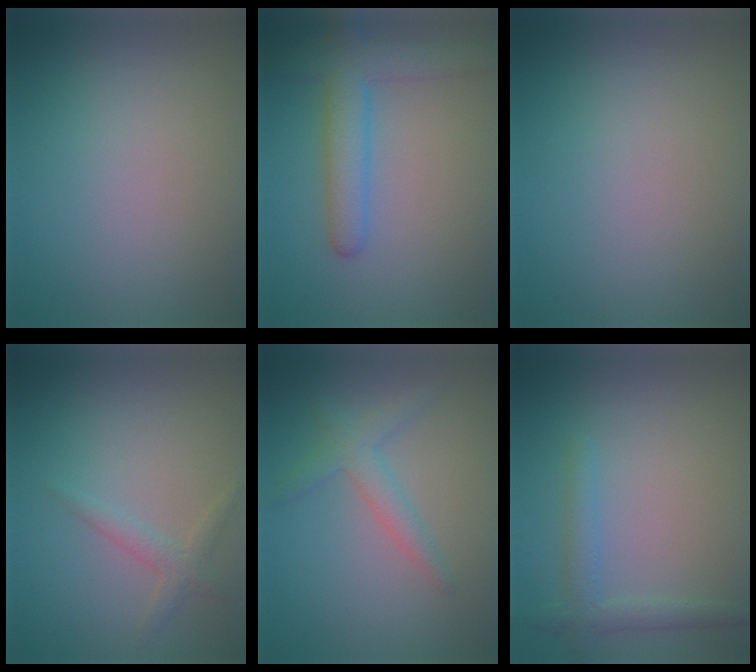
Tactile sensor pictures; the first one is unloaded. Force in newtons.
{"total": 5.3, "press": 5.3, "slide": 0.2}
{"total": 0.0}
{"total": 1.6, "press": 1.6, "slide": 0.0}
{"total": 2.5, "press": 2.5, "slide": 0.1}
{"total": 2.3, "press": 2.3, "slide": 0.2}